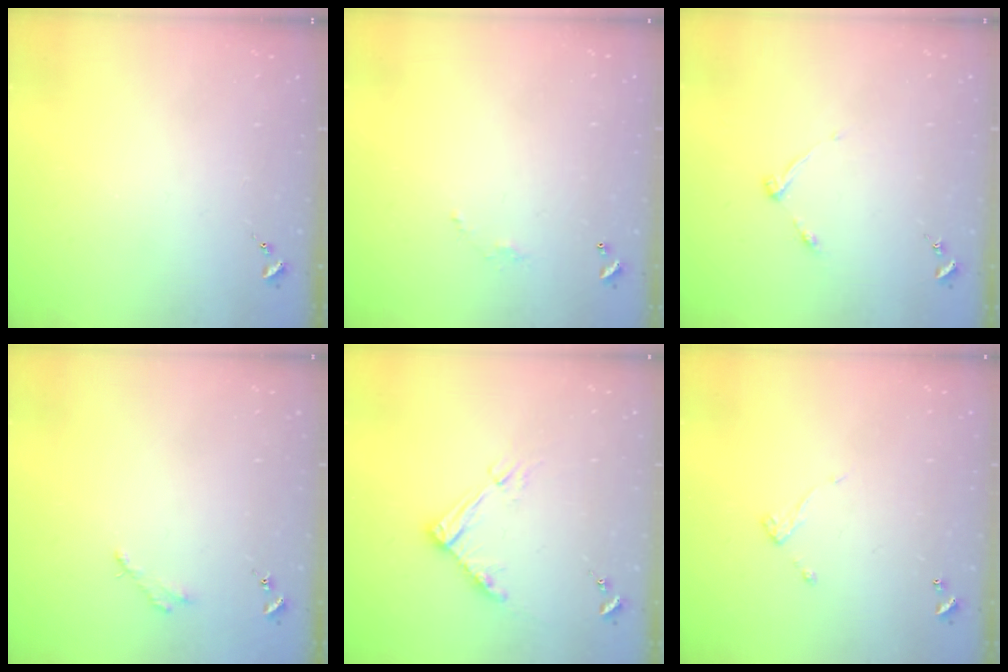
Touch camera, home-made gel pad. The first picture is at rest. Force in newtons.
{"total": 3.9, "press": 3.9, "slide": 0.1}
{"total": 4.5, "press": 4.4, "slide": 0.6}
{"total": 2.5, "press": 2.5, "slide": 0.2}
{"total": 9.8, "press": 9.8, "slide": 1.0}
{"total": 4.5, "press": 4.5, "slide": 0.5}